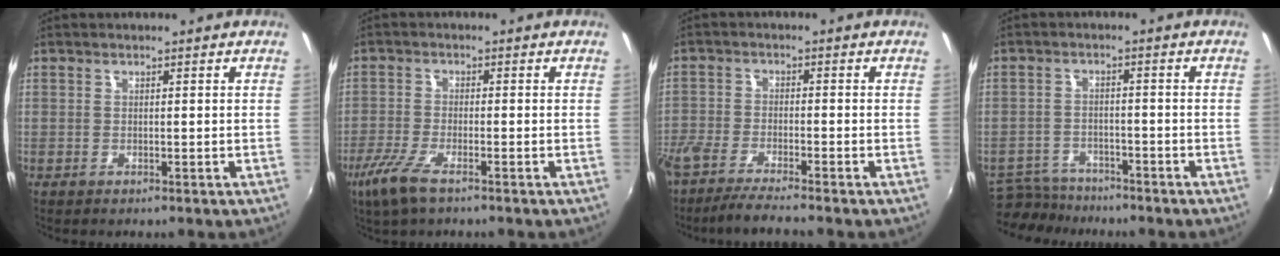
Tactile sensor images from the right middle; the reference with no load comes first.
{"total": 6.7, "force": [-4.5, 1.6, 4.7], "torque": [-0.120, -0.019, -0.089]}
{"total": 7.8, "force": [-6.8, 0.4, 3.9], "torque": [-0.102, -0.025, -0.127]}
{"total": 7.6, "force": [-6.9, 2.8, 1.4], "torque": [-0.049, -0.004, -0.118]}